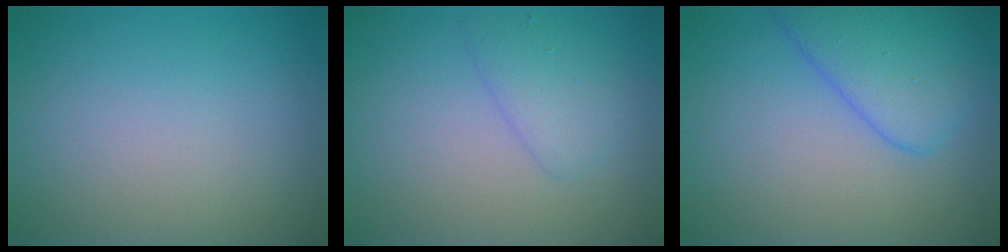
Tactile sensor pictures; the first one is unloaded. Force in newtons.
{"total": 2.2, "press": 2.2, "slide": 0.1}
{"total": 4.9, "press": 4.9, "slide": 0.4}